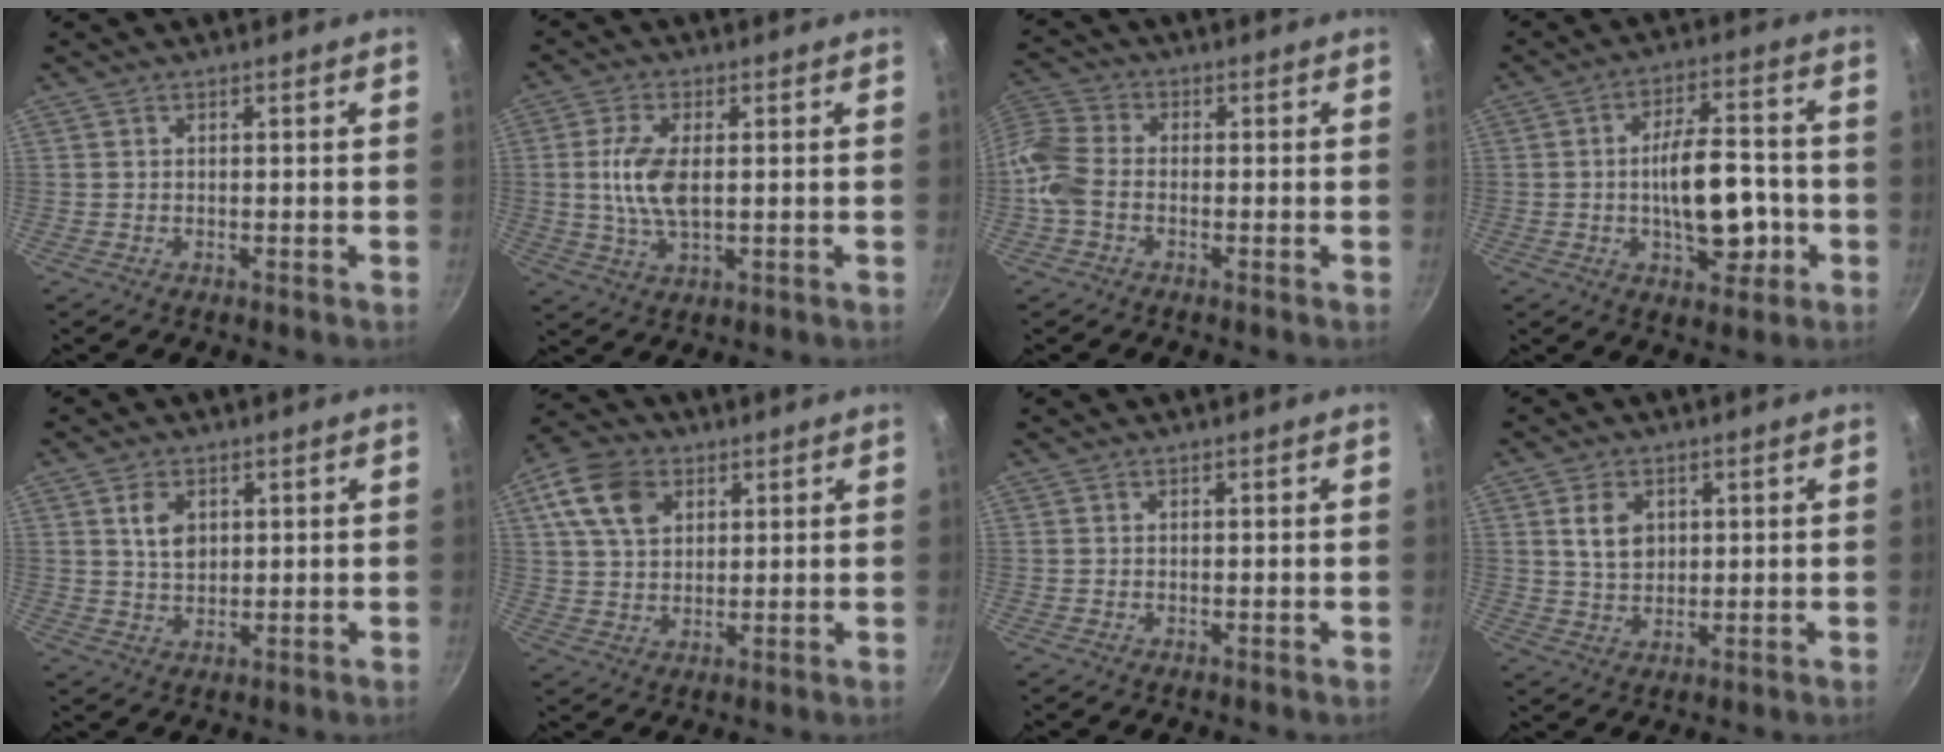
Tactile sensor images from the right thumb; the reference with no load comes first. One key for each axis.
{"total": 8.4, "fx": 0.6, "fy": 3.9, "fz": 7.4, "tx": -0.149, "ty": 0.000, "tz": 0.011}
{"total": 8.8, "fx": -2.5, "fy": 6.1, "fz": 5.7, "tx": -0.127, "ty": 0.029, "tz": -0.074}
{"total": 13.5, "fx": -2.5, "fy": 6.8, "fz": 11.3, "tx": -0.144, "ty": 0.028, "tz": -0.033}
{"total": 5.1, "fx": 1.6, "fy": 3.4, "fz": 3.4, "tx": -0.049, "ty": -0.009, "tz": 0.034}
{"total": 10.8, "fx": 4.2, "fy": 7.6, "fz": 6.5, "tx": -0.104, "ty": 0.002, "tz": 0.073}
{"total": 0.0}
{"total": 5.9, "fx": 1.7, "fy": 4.3, "fz": 3.7, "tx": -0.051, "ty": -0.010, "tz": 0.036}